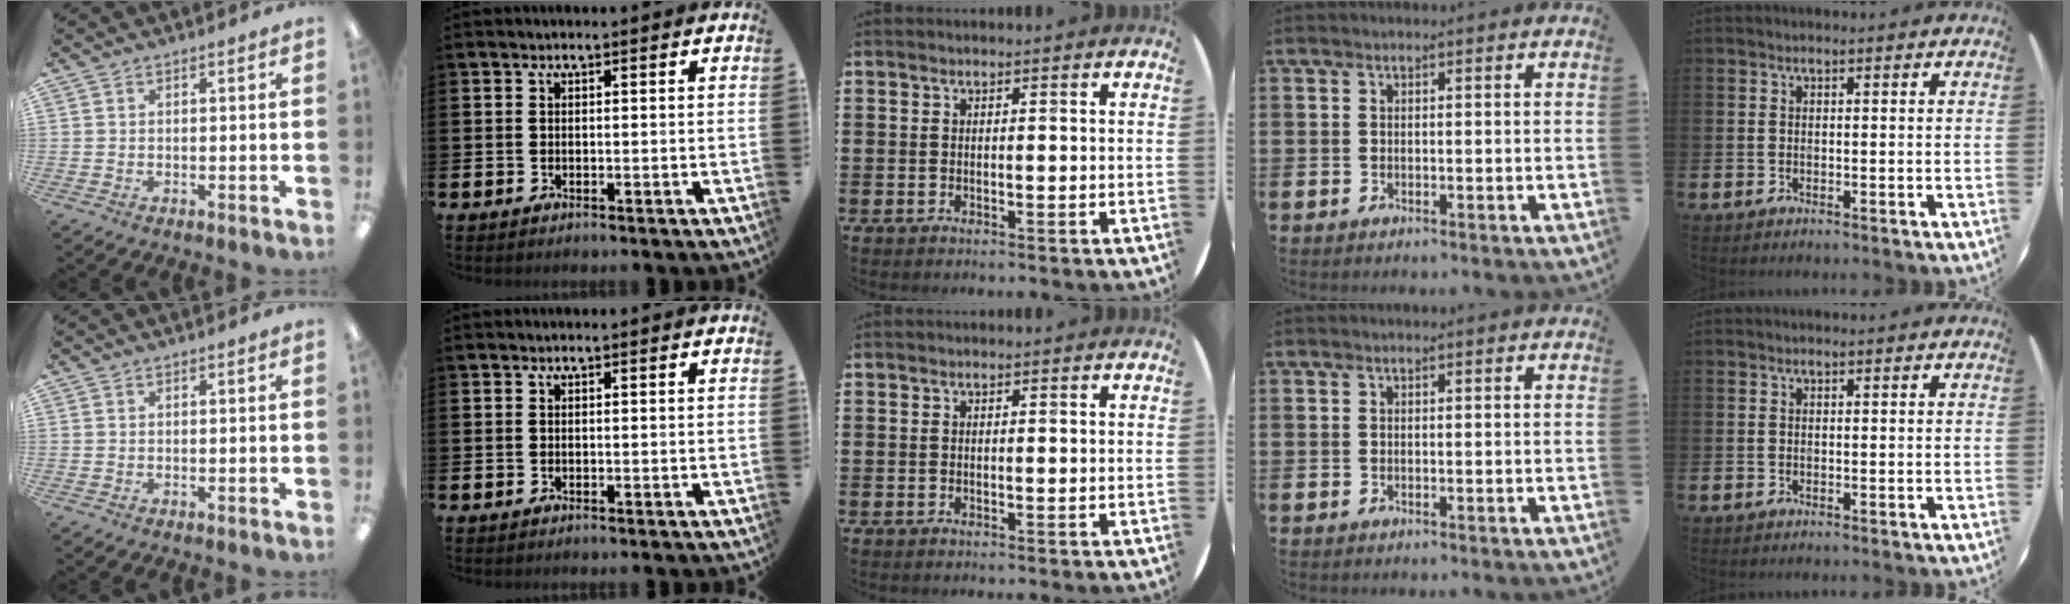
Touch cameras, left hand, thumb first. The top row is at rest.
{}